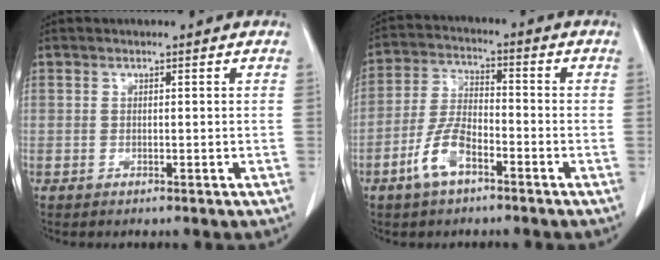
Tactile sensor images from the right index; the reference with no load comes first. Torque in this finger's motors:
{"motor_torque": [0.59, -0.48, -0.03, -0.03]}